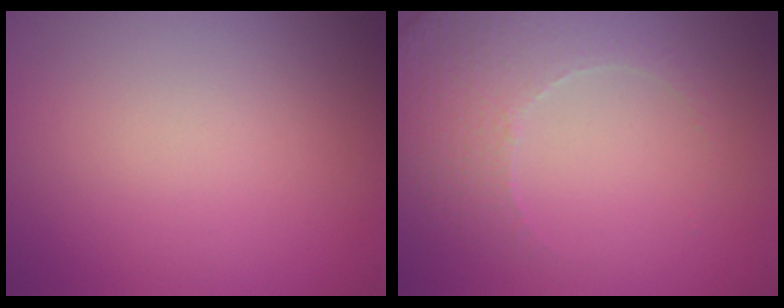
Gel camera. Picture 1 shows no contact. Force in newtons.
{"total": 4.7, "press": 3.3, "slide": 3.3}